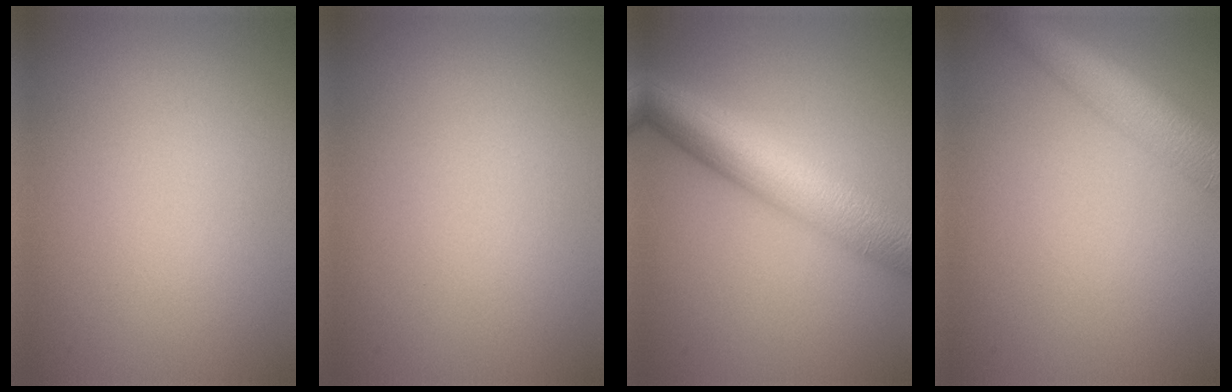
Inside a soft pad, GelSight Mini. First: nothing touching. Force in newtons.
{"total": 0.0}
{"total": 8.6, "press": 8.6, "slide": 0.2}
{"total": 6.4, "press": 6.4, "slide": 0.3}